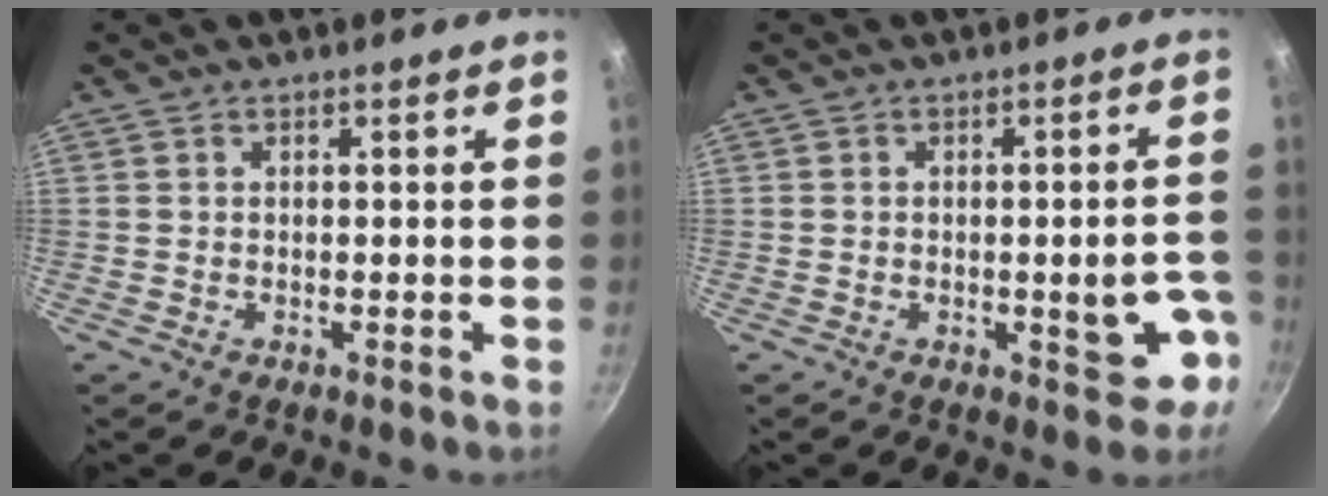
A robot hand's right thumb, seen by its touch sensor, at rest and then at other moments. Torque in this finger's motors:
{"motor_torque": [-0.13, 0.31, -0.06, -0.02, -0.02]}